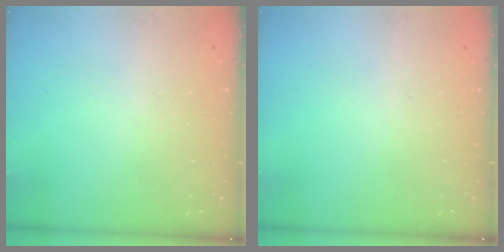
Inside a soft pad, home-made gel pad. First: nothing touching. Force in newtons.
{"total": 0.0}